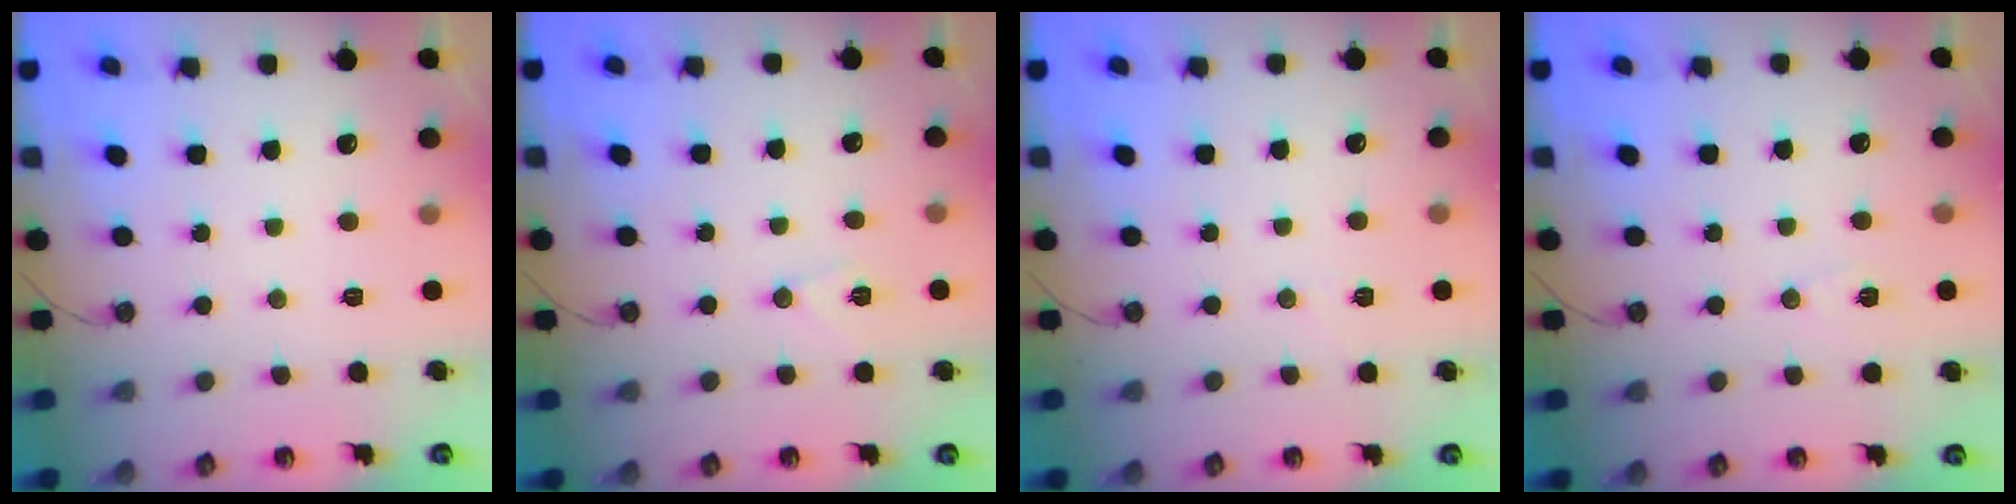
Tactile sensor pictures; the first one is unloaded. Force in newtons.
{"total": 6.1, "press": 5.6, "slide": 2.5}
{"total": 4.4, "press": 4.1, "slide": 1.6}
{"total": 7.6, "press": 6.3, "slide": 4.3}